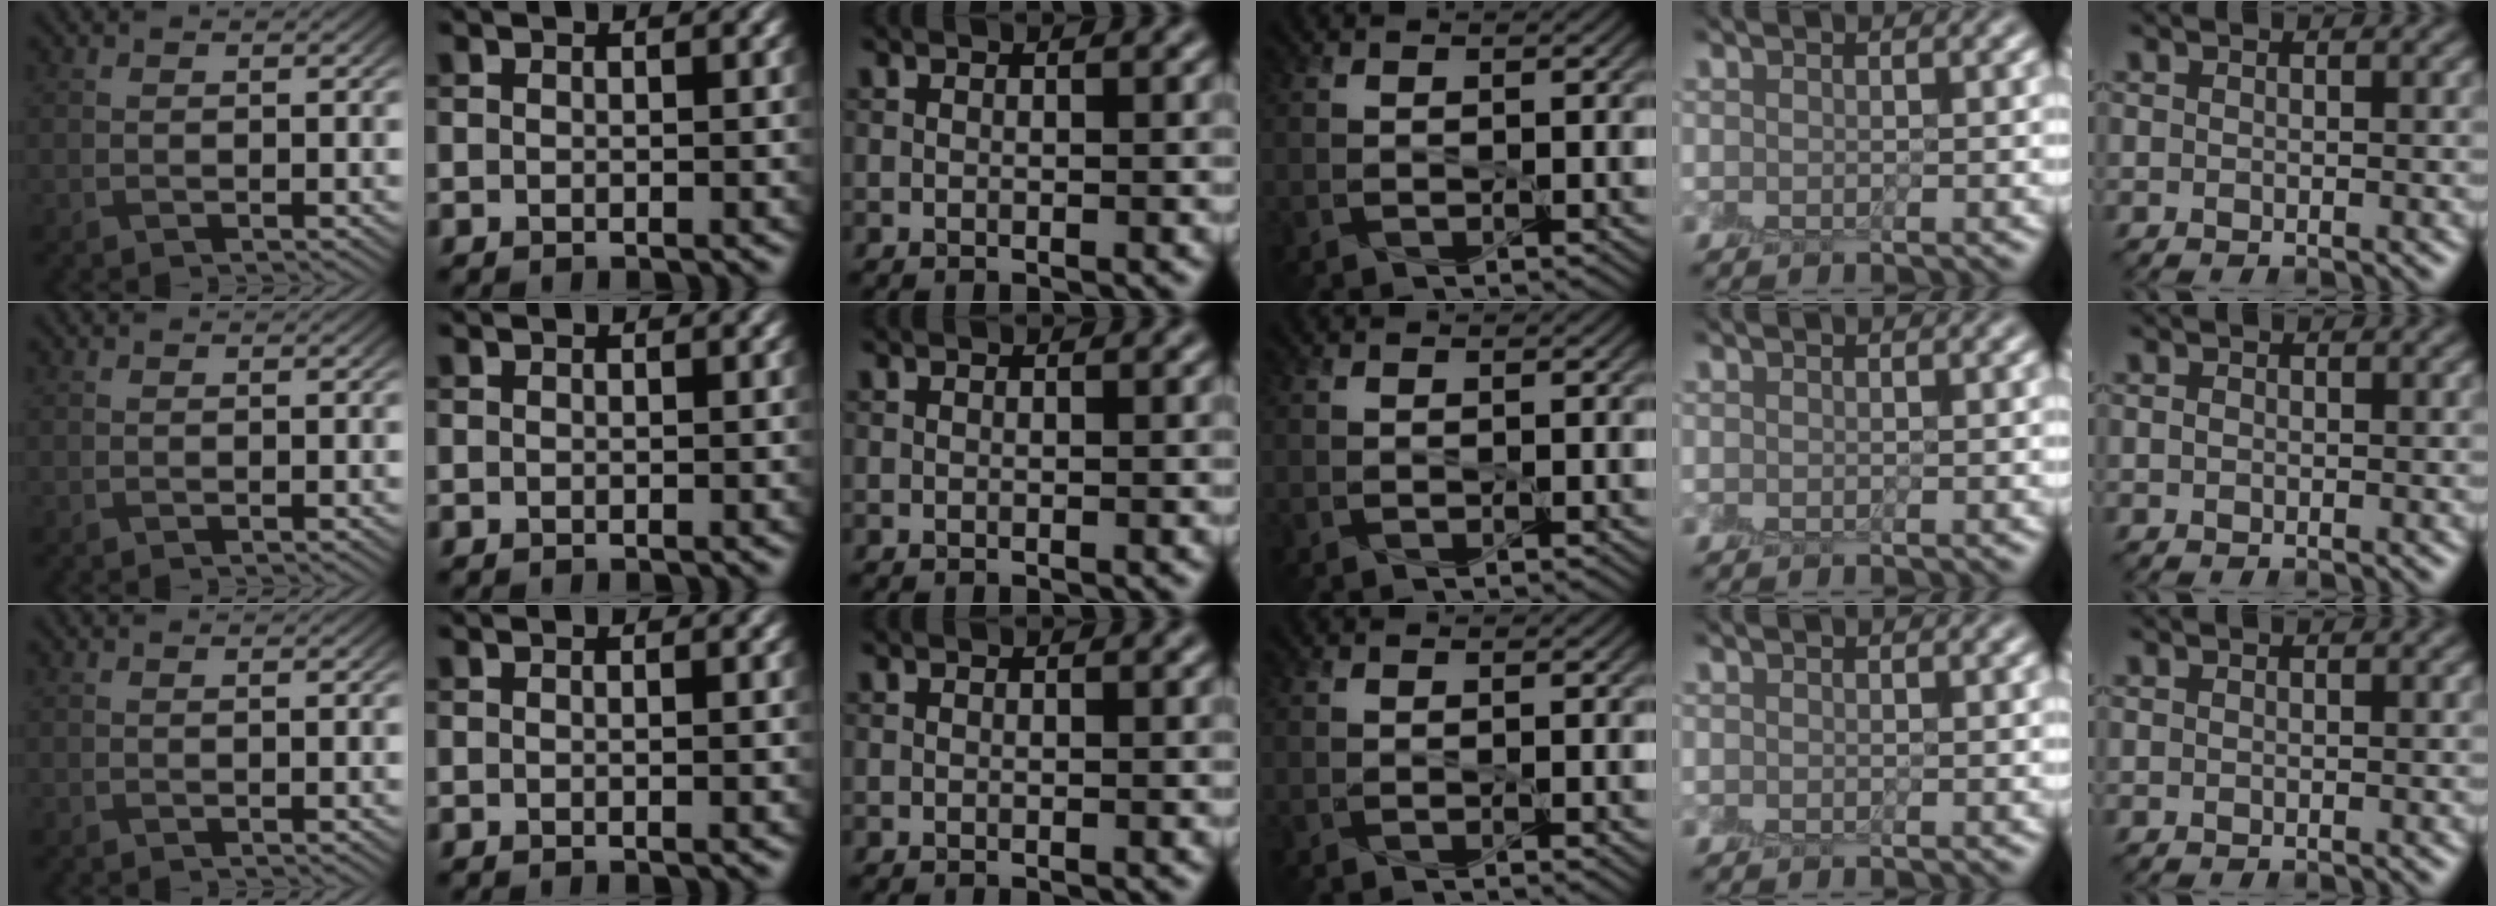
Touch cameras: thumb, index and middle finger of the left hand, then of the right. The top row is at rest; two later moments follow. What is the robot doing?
{"motion": "peel", "object": "small bumper sticker"}